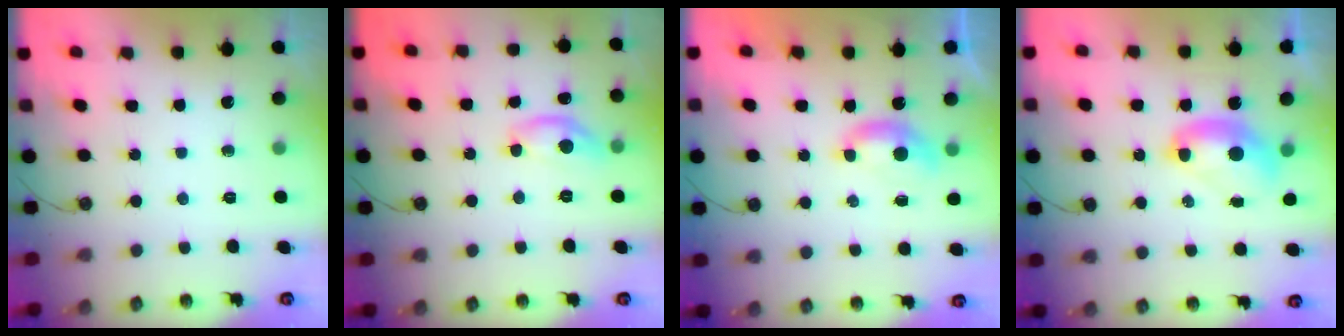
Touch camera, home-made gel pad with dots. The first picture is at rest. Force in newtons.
{"total": 6.1, "press": 6.1, "slide": 0.5}
{"total": 1.6, "press": 1.4, "slide": 0.6}
{"total": 2.7, "press": 2.7, "slide": 0.1}